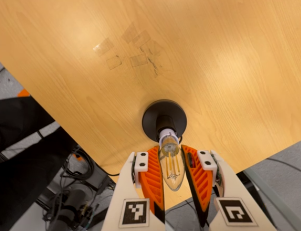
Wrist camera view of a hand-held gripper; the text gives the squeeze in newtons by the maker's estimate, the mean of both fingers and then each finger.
{"total": 12.9, "left": 11.9, "right": 13.8}